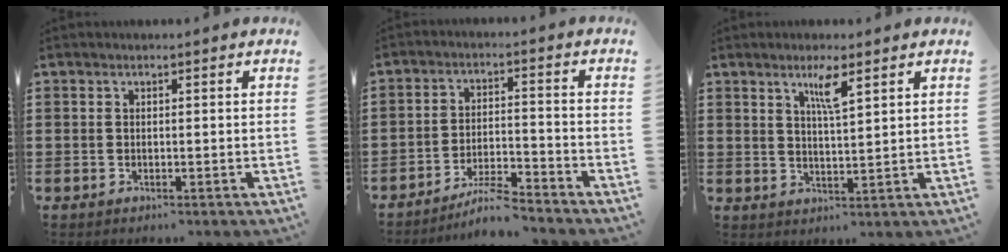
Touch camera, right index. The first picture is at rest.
{"total": 5.8, "force": [-5.3, 0.2, 2.3], "torque": [-0.047, -0.002, -0.103]}
{"total": 4.1, "force": [2.6, 0.5, 3.2], "torque": [-0.062, 0.001, 0.041]}